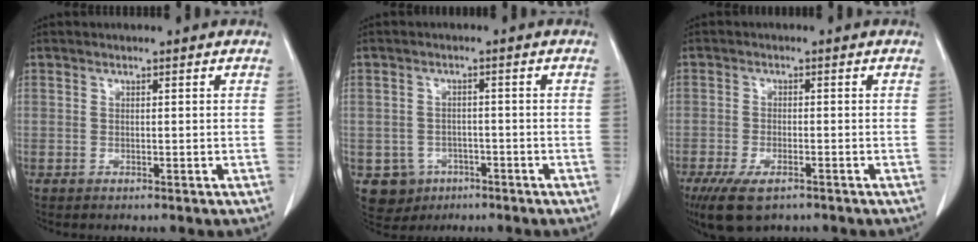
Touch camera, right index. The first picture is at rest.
{"total": 5.0, "force": [-2.3, 4.4, 0.6], "torque": [-0.010, 0.008, -0.030]}
{"total": 7.0, "force": [-4.7, 2.6, 4.5], "torque": [-0.084, -0.014, -0.079]}